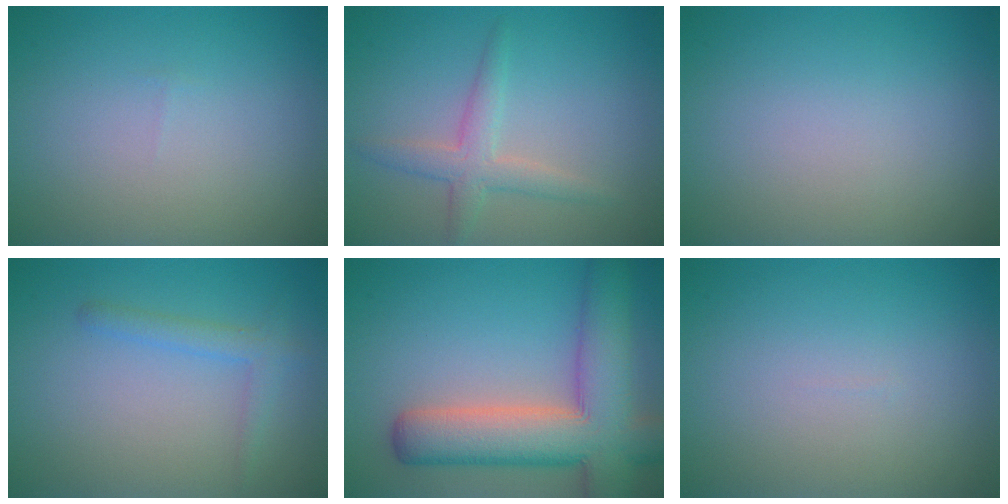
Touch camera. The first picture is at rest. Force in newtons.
{"total": 2.6, "press": 2.6, "slide": 0.1}
{"total": 0.0}
{"total": 1.9, "press": 1.9, "slide": 0.1}
{"total": 10.1, "press": 10.0, "slide": 0.8}
{"total": 0.0}